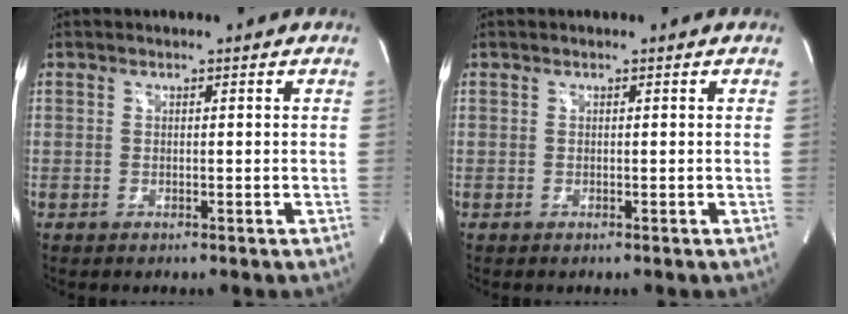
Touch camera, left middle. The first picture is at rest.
{"total": 0.0}